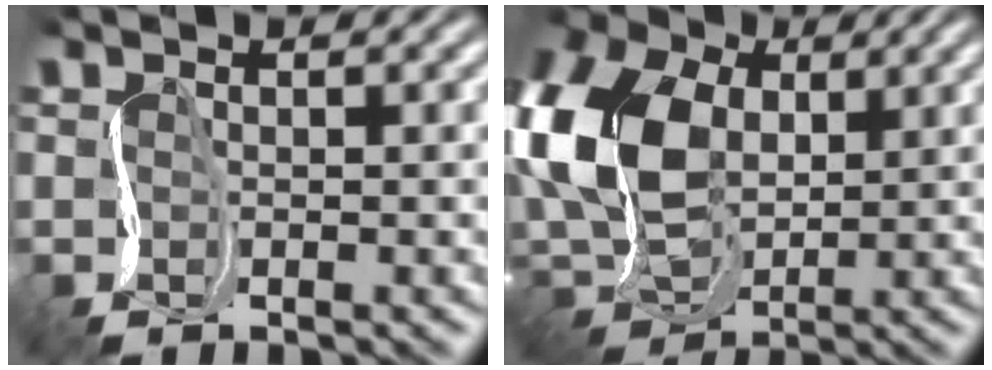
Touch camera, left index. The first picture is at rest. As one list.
[{"total": 12.5, "force": [3.3, 8.7, 8.3], "torque": [-0.214, 0.025, 0.053]}]